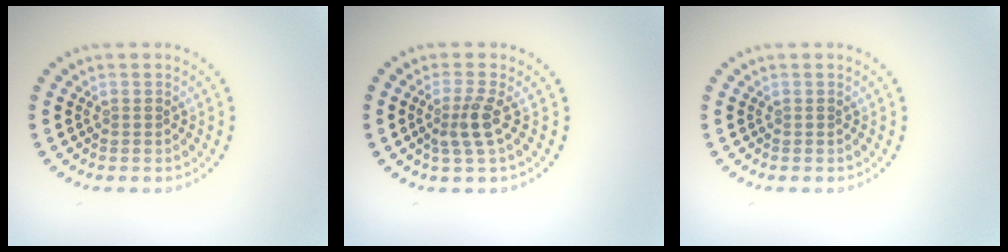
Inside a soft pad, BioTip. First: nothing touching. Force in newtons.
{"total": 2.3, "press": 1.7, "slide": 1.5}
{"total": 0.0}